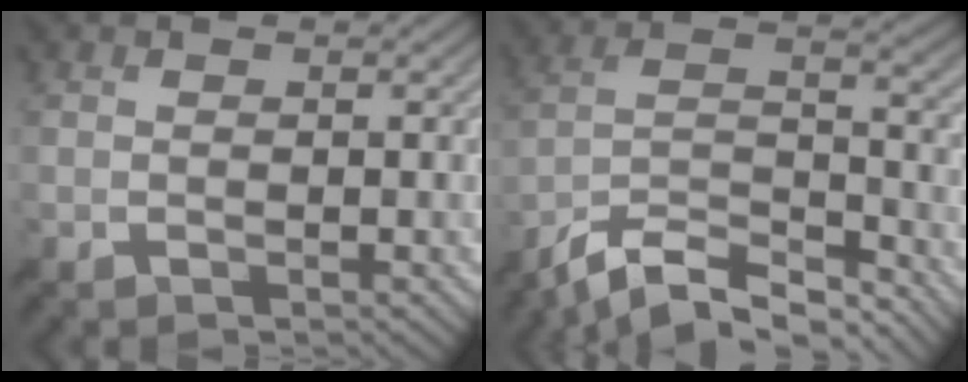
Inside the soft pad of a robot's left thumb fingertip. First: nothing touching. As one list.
[{"total": 11.8, "force": [-10.0, 2.8, 5.6], "torque": [-0.114, 0.006, -0.184]}]